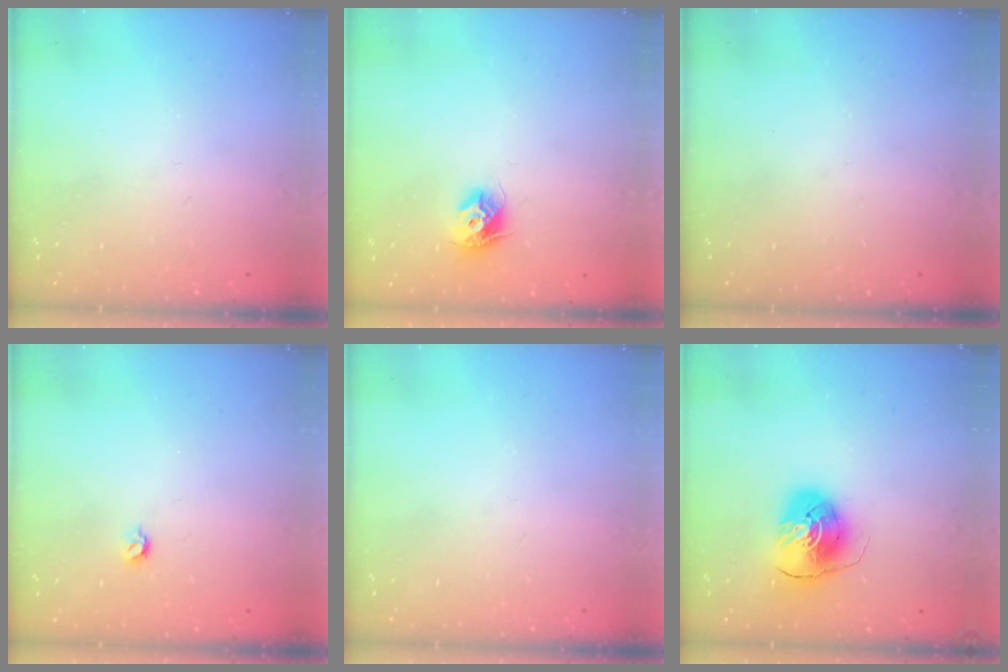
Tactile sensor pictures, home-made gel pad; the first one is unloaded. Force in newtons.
{"total": 9.1, "press": 9.1, "slide": 0.3}
{"total": 0.0}
{"total": 3.9, "press": 3.8, "slide": 0.7}
{"total": 0.0}
{"total": 9.3, "press": 9.2, "slide": 1.1}